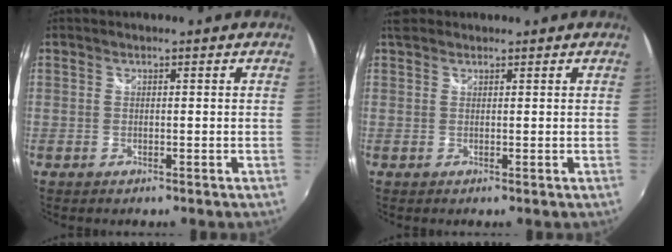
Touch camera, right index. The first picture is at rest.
{"total": 2.4, "force": [1.7, 1.4, 1.0], "torque": [-0.015, 0.008, 0.026]}